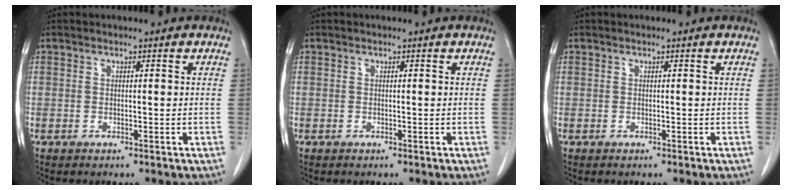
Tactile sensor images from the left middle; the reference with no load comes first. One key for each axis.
{"total": 0.0}
{"total": 0.0}